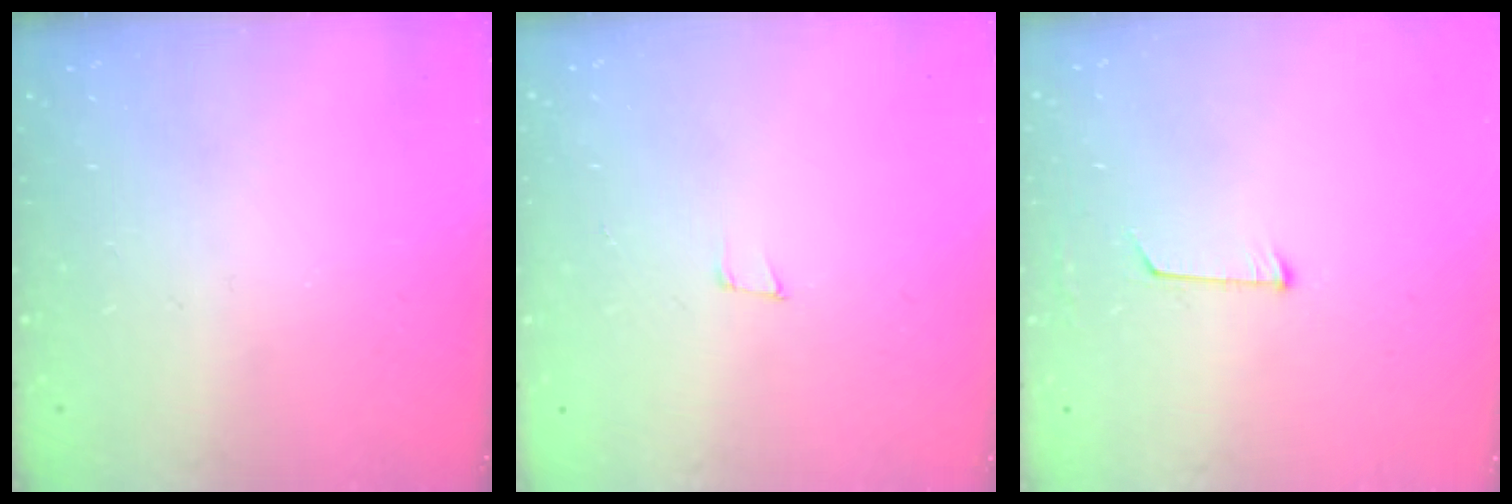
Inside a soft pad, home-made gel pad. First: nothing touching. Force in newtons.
{"total": 4.4, "press": 3.3, "slide": 2.9}
{"total": 5.3, "press": 5.3, "slide": 0.4}